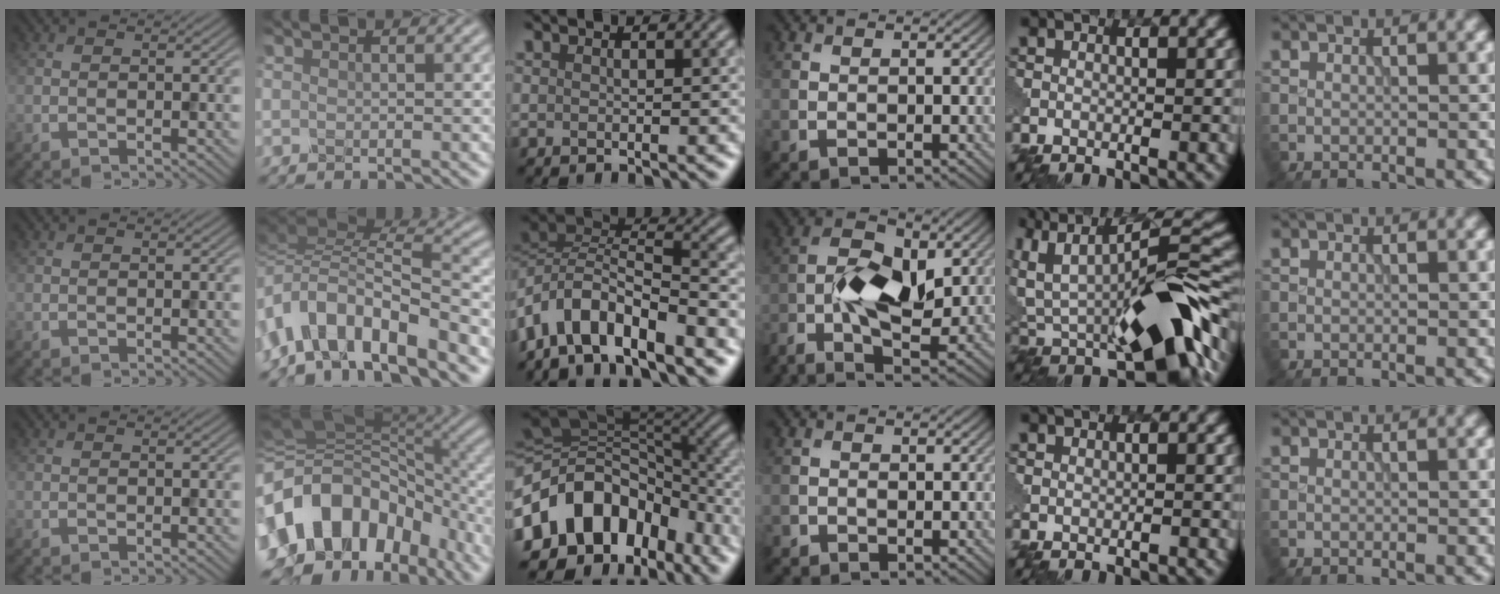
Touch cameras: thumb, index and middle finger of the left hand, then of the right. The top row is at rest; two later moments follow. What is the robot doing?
{"motion": "insert", "object": "pin"}